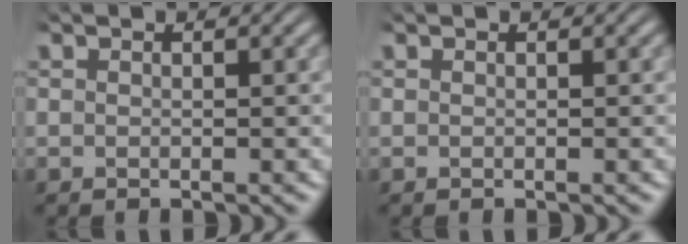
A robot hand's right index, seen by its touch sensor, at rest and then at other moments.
{"total": 0.0}